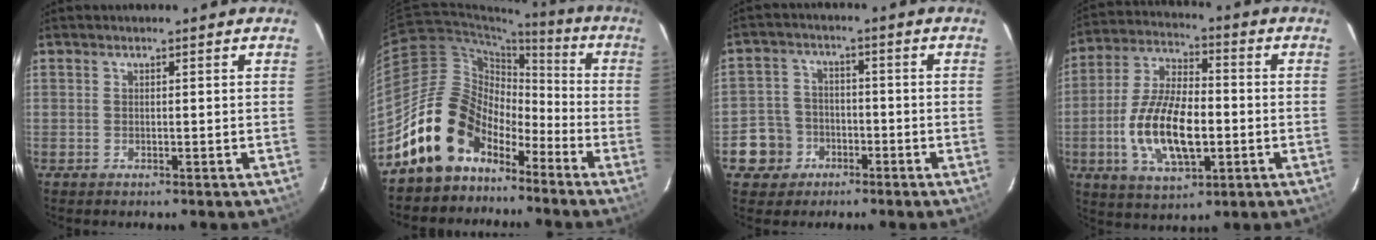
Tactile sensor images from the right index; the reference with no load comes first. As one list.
[{"total": 14.2, "force": [-9.8, 8.9, 5.2], "torque": [-0.103, 0.034, -0.171]}, {"total": 6.9, "force": [-3.1, 6.1, 0.9], "torque": [-0.041, 0.024, -0.049]}, {"total": 15.9, "force": [-3.3, 7.2, 13.7], "torque": [-0.281, 0.000, -0.058]}]